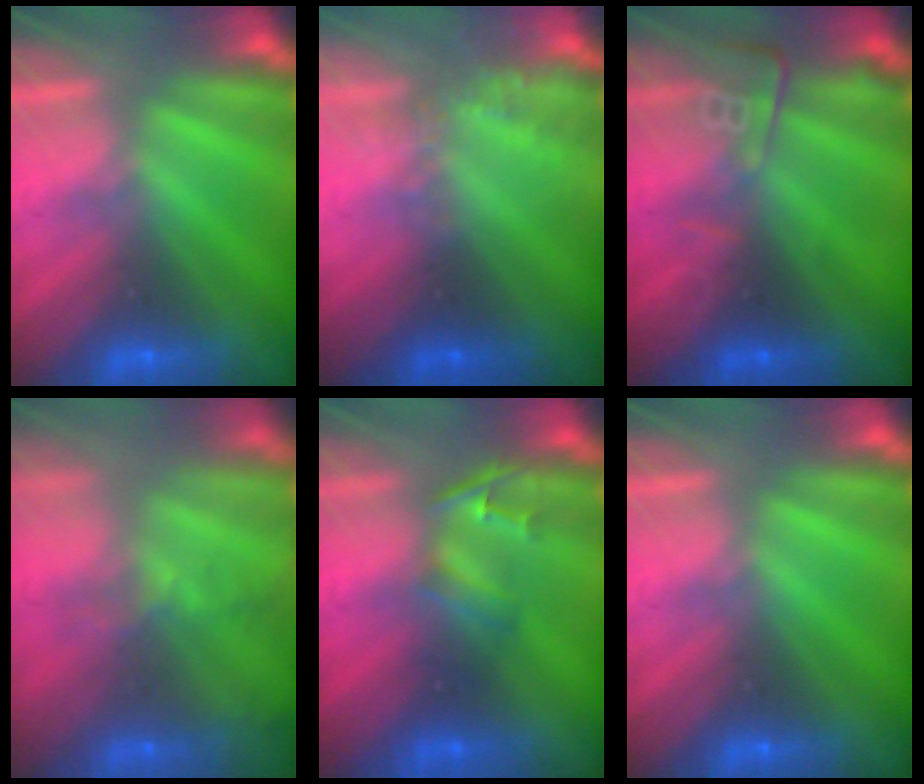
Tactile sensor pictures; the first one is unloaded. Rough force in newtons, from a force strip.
{"total": 2.3}
{"total": 2.7}
{"total": 8.3}
{"total": 2.4}
{"total": 0.0}